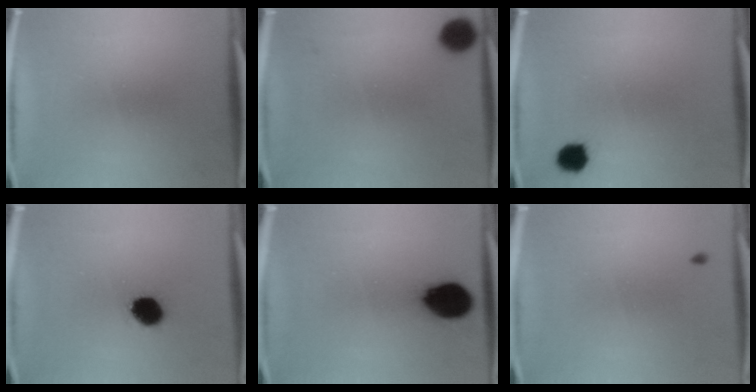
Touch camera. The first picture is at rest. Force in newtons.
{"total": 5.3}
{"total": 4.4}
{"total": 7.2}
{"total": 12.8}
{"total": 0.9}